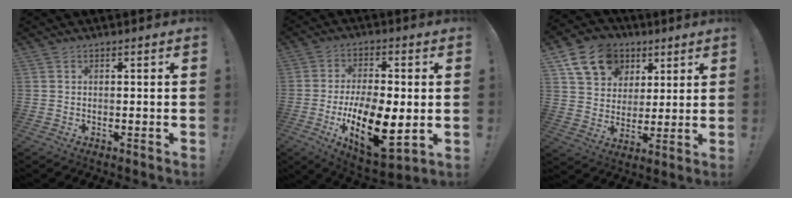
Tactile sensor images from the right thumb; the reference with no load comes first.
{"total": 18.5, "force": [-4.1, 9.0, 15.7], "torque": [-0.271, 0.007, -0.057]}
{"total": 14.6, "force": [7.4, 11.2, 5.9], "torque": [-0.093, -0.031, 0.145]}